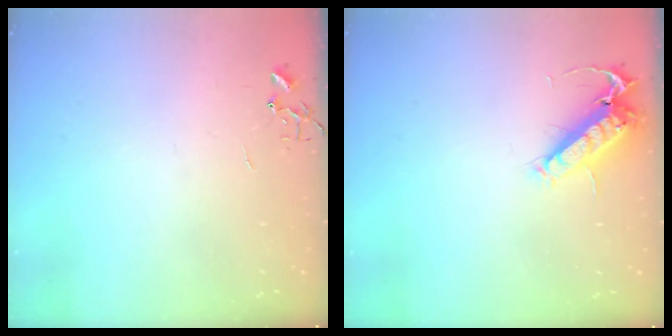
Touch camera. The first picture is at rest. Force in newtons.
{"total": 13.1, "press": 13.0, "slide": 2.0}